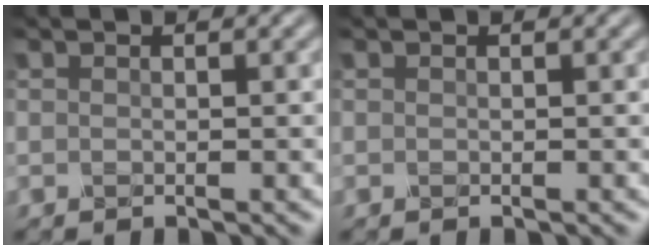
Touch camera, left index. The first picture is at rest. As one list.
[{"total": 0.0}]